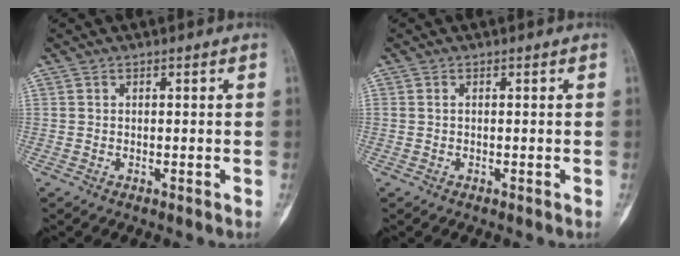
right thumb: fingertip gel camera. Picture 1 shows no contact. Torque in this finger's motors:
{"motor_torque": [0.10, -0.07, -0.12, 0.30, -0.05]}